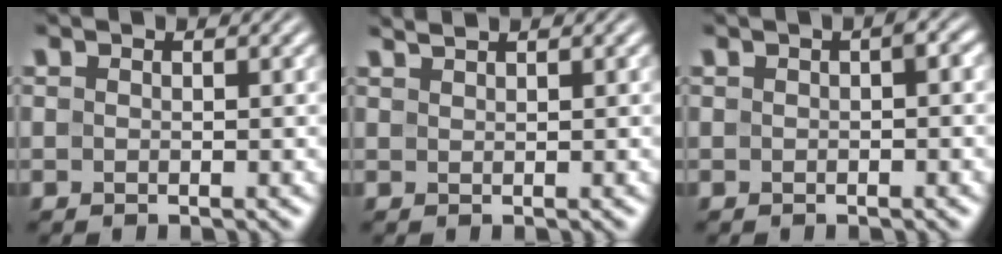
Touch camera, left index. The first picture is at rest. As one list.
[{"total": 1.2, "force": [1.0, 0.3, 0.6], "torque": [-0.007, 0.002, 0.013]}, {"total": 1.1, "force": [-0.1, 0.2, 1.1], "torque": [-0.017, 0.004, 0.000]}]